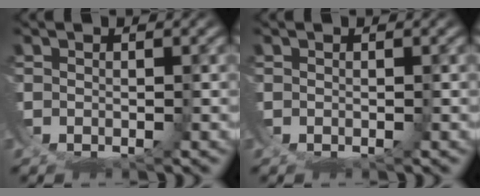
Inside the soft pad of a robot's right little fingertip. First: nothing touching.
{"total": 0.0}